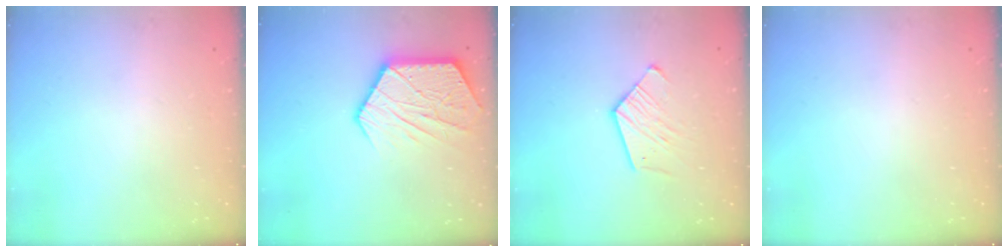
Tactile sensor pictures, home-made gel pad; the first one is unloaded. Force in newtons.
{"total": 13.3, "press": 13.3, "slide": 0.8}
{"total": 8.7, "press": 8.6, "slide": 0.7}
{"total": 0.0}